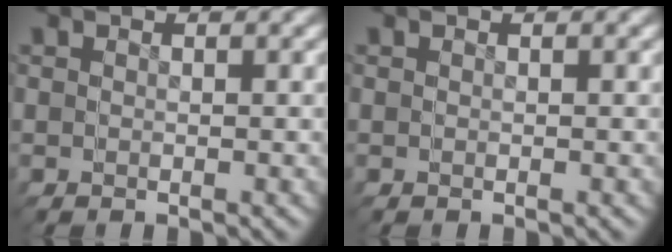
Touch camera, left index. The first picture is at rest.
{"total": 0.0}